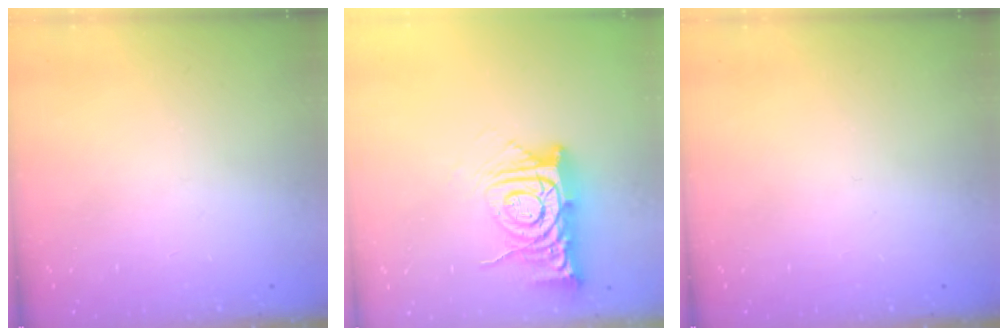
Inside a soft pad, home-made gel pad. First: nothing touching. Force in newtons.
{"total": 12.0, "press": 11.9, "slide": 1.2}
{"total": 0.0}